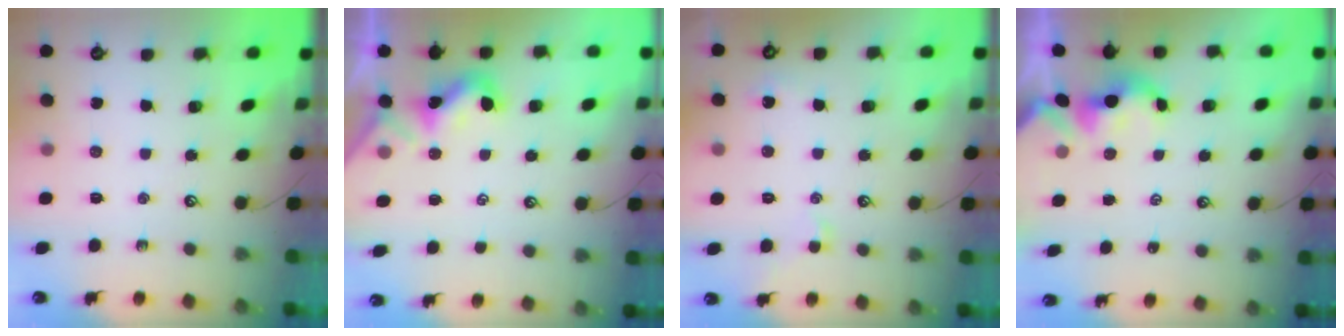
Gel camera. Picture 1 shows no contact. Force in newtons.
{"total": 2.0, "press": 2.0, "slide": 0.5}
{"total": 1.1, "press": 1.0, "slide": 0.5}
{"total": 1.8, "press": 1.7, "slide": 0.4}